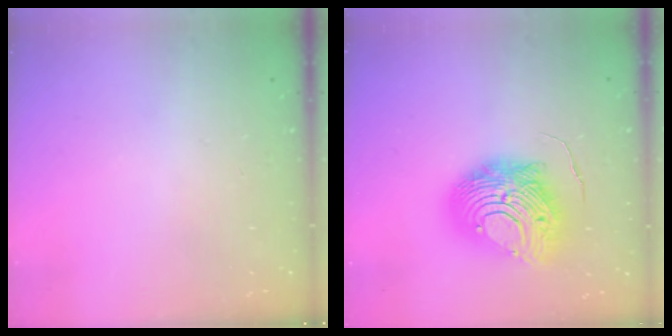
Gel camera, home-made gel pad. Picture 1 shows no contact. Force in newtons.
{"total": 15.3, "press": 15.2, "slide": 1.6}